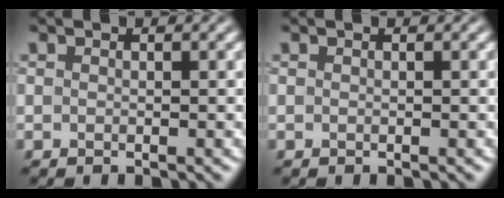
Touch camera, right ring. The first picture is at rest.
{"total": 0.0}